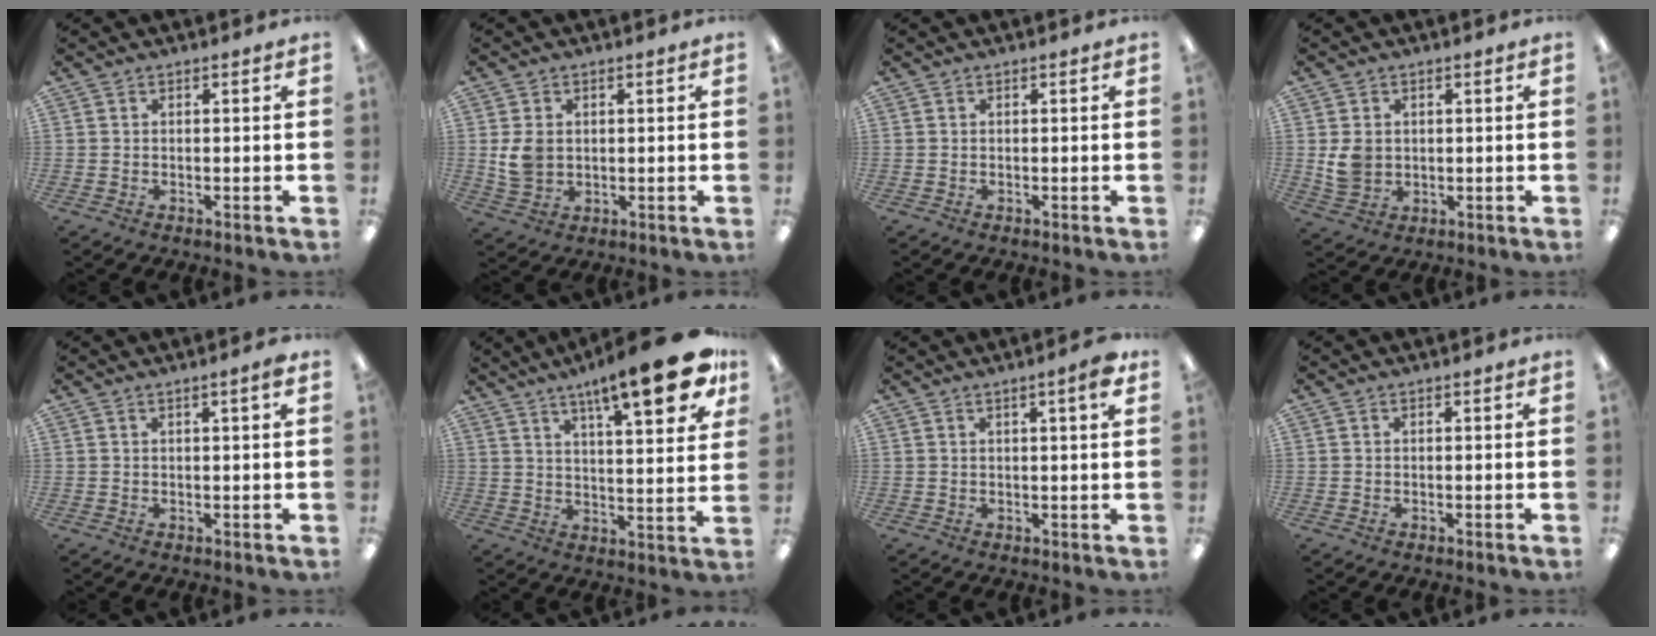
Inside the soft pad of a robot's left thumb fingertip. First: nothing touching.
{"total": 6.2, "force": [0.8, 5.0, 3.5], "torque": [-0.066, 0.000, 0.015]}
{"total": 0.0}
{"total": 5.9, "force": [0.8, 5.1, 2.7], "torque": [-0.045, 0.003, 0.016]}
{"total": 1.9, "force": [1.0, 0.1, 1.6], "torque": [-0.025, -0.002, 0.014]}
{"total": 17.7, "force": [10.9, 4.3, 13.2], "torque": [-0.190, -0.055, 0.167]}
{"total": 3.7, "force": [2.1, 0.4, 3.0], "torque": [-0.048, -0.004, 0.031]}
{"total": 0.0}